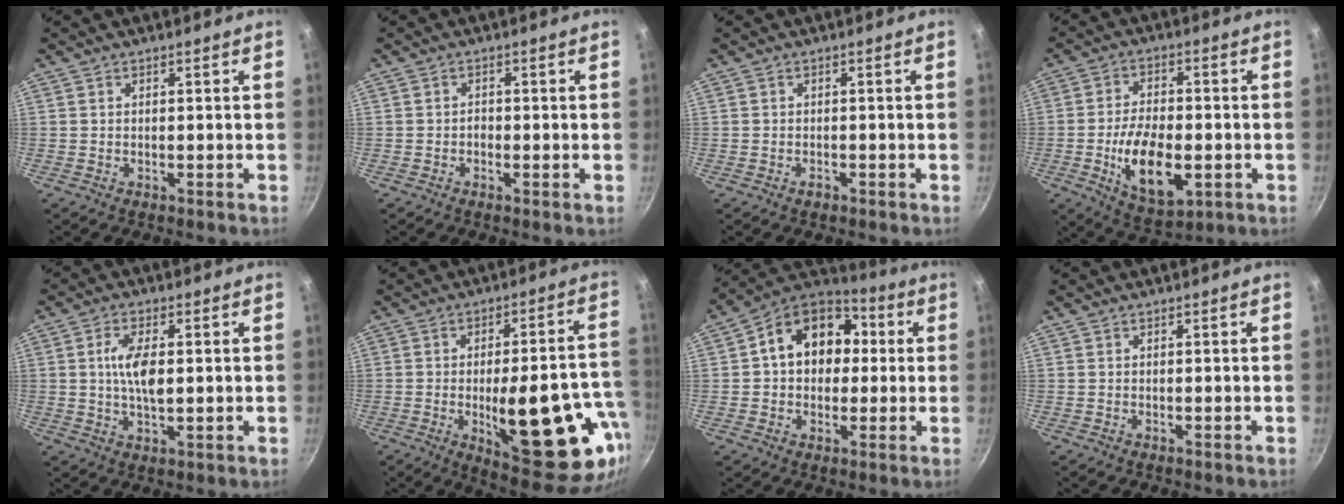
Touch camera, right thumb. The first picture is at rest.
{"total": 1.2, "force": [-0.5, 0.8, 0.8], "torque": [-0.015, 0.004, -0.011]}
{"total": 1.1, "force": [-0.7, 0.7, 0.5], "torque": [-0.008, 0.005, -0.010]}
{"total": 13.9, "force": [-3.2, 7.2, 11.4], "torque": [-0.182, 0.007, -0.047]}
{"total": 7.1, "force": [0.8, 3.1, 6.3], "torque": [-0.122, 0.001, 0.013]}
{"total": 23.9, "force": [-6.5, 8.8, 21.3], "torque": [-0.248, 0.012, -0.075]}
{"total": 16.1, "force": [2.2, 12.3, 10.1], "torque": [-0.124, 0.033, 0.017]}
{"total": 0.0}